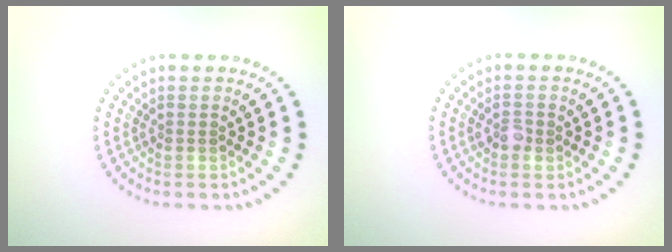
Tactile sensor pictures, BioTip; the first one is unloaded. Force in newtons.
{"total": 1.4, "press": 1.4, "slide": 0.1}